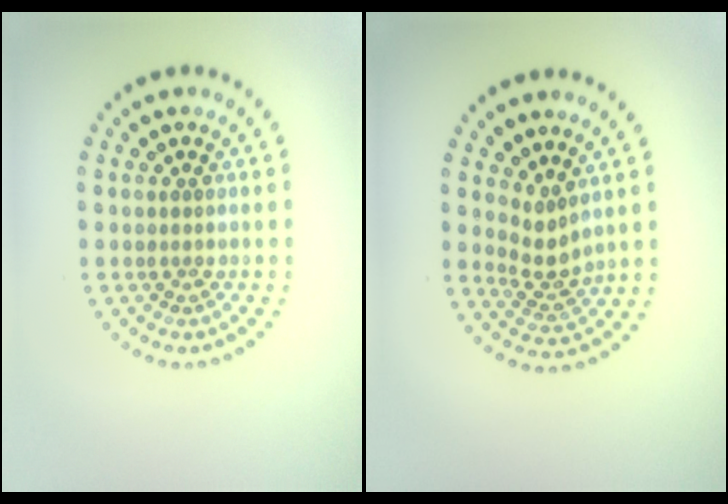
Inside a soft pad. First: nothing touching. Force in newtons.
{"total": 2.3, "press": 1.5, "slide": 1.7}